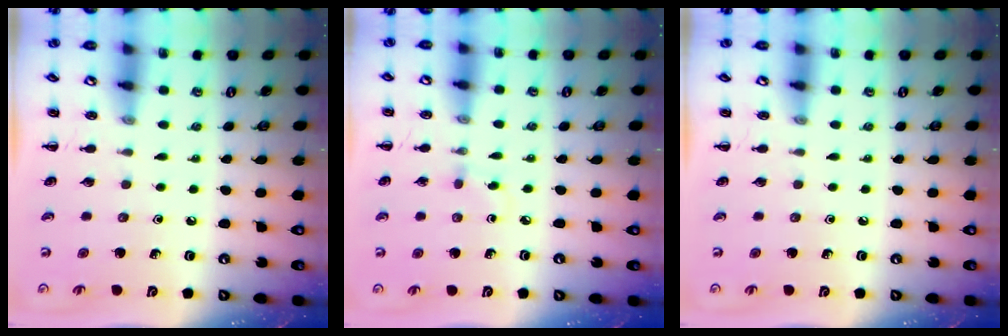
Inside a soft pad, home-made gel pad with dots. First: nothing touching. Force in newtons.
{"total": 2.6, "press": 2.4, "slide": 1.2}
{"total": 0.0}